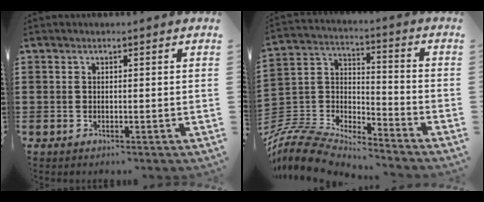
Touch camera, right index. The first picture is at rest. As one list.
[{"total": 8.7, "force": [-8.2, 2.0, 1.9], "torque": [-0.067, 0.001, -0.171]}]